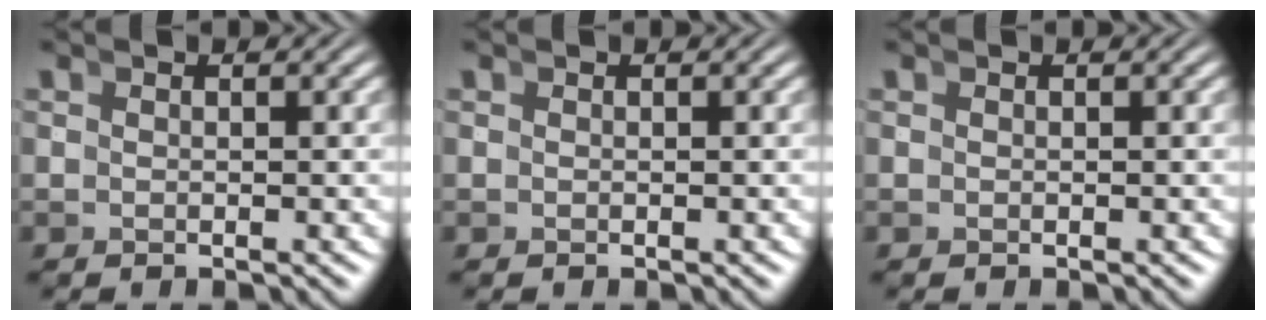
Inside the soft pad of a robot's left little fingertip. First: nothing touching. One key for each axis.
{"total": 0.0}
{"total": 0.0}